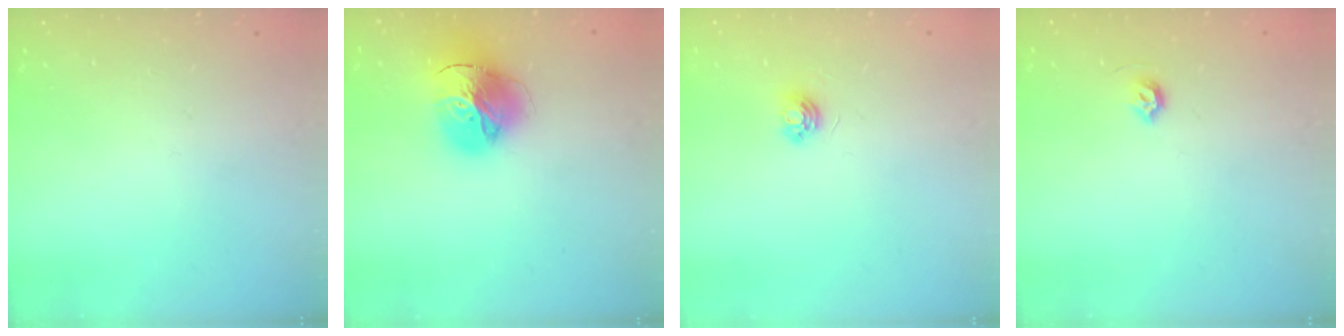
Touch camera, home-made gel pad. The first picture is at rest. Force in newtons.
{"total": 18.2, "press": 18.1, "slide": 2.0}
{"total": 4.7, "press": 4.7, "slide": 0.5}
{"total": 4.5, "press": 4.5, "slide": 0.7}